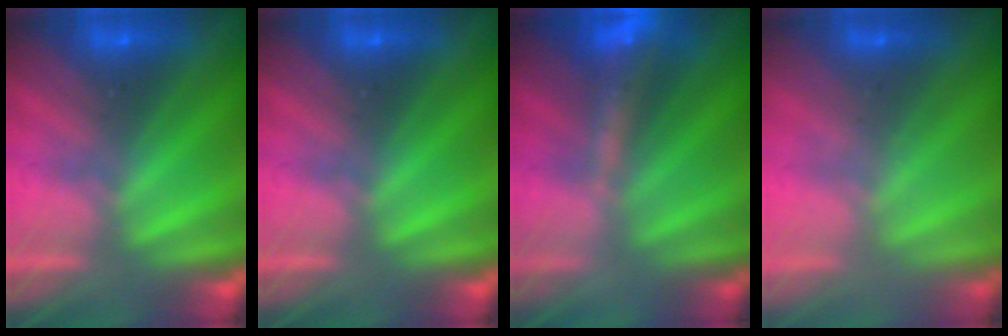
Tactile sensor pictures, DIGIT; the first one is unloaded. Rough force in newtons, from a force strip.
{"total": 0.0}
{"total": 9.1}
{"total": 2.2}